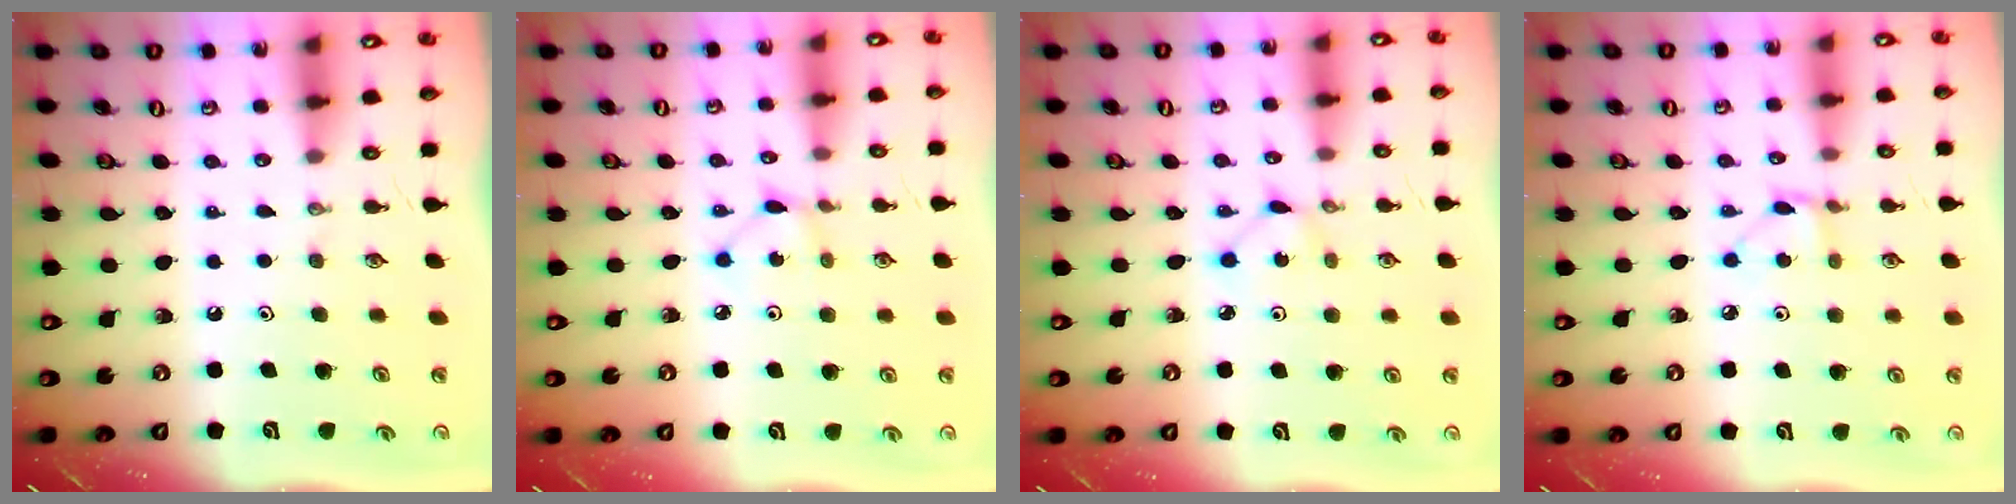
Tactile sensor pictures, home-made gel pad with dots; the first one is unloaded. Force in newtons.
{"total": 2.0, "press": 2.0, "slide": 0.3}
{"total": 1.3, "press": 1.3, "slide": 0.2}
{"total": 2.6, "press": 2.6, "slide": 0.3}